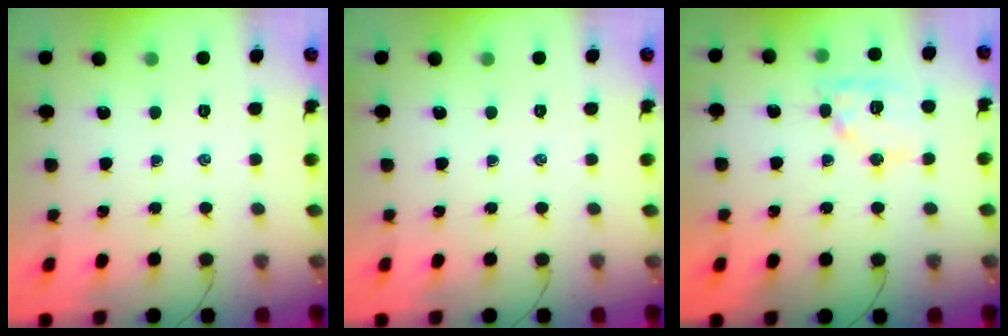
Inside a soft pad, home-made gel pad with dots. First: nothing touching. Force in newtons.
{"total": 0.0}
{"total": 11.9, "press": 11.8, "slide": 1.1}